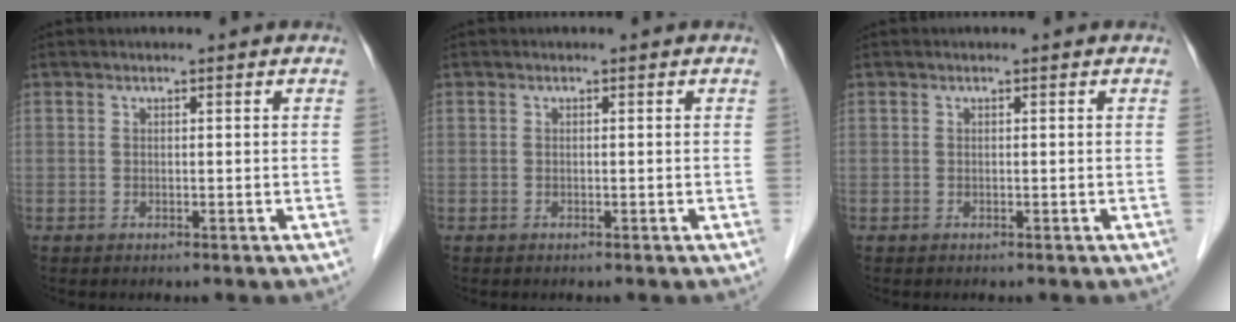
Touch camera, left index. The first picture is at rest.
{"total": 0.0}
{"total": 0.0}